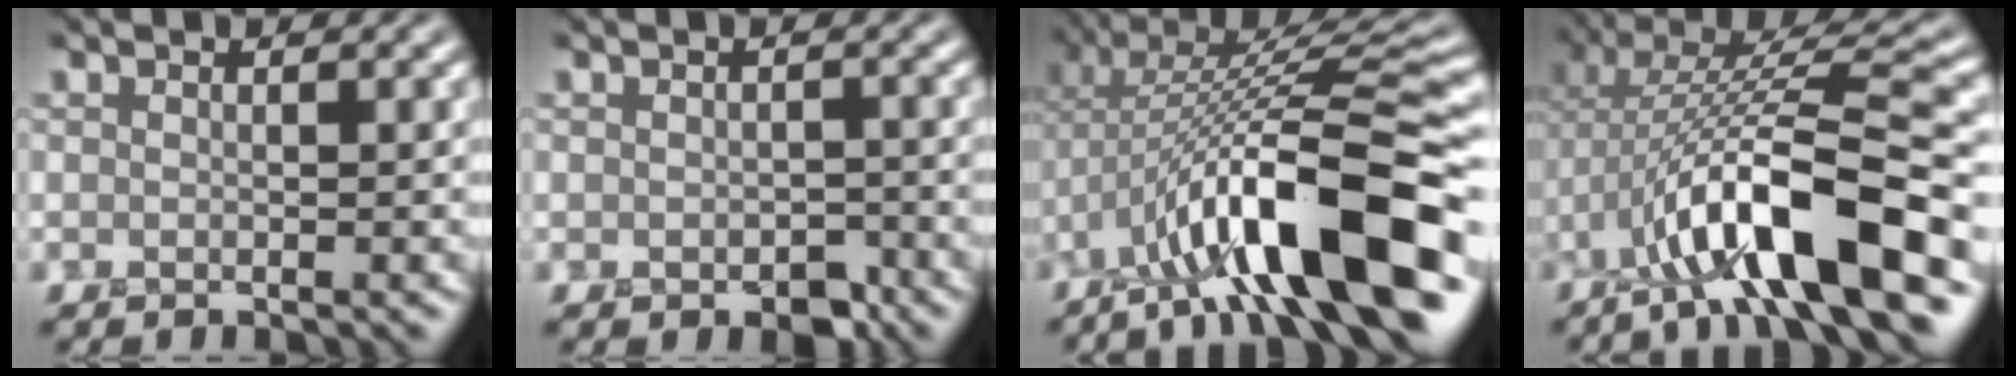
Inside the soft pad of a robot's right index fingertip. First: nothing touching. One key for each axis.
{"total": 1.6, "fx": -1.0, "fy": 1.0, "fz": 0.8, "tx": -0.011, "ty": -0.005, "tz": -0.012}
{"total": 12.6, "fx": -3.6, "fy": 3.9, "fz": 11.5, "tx": -0.180, "ty": 0.016, "tz": -0.061}
{"total": 11.2, "fx": -3.2, "fy": 3.3, "fz": 10.2, "tx": -0.172, "ty": 0.016, "tz": -0.058}